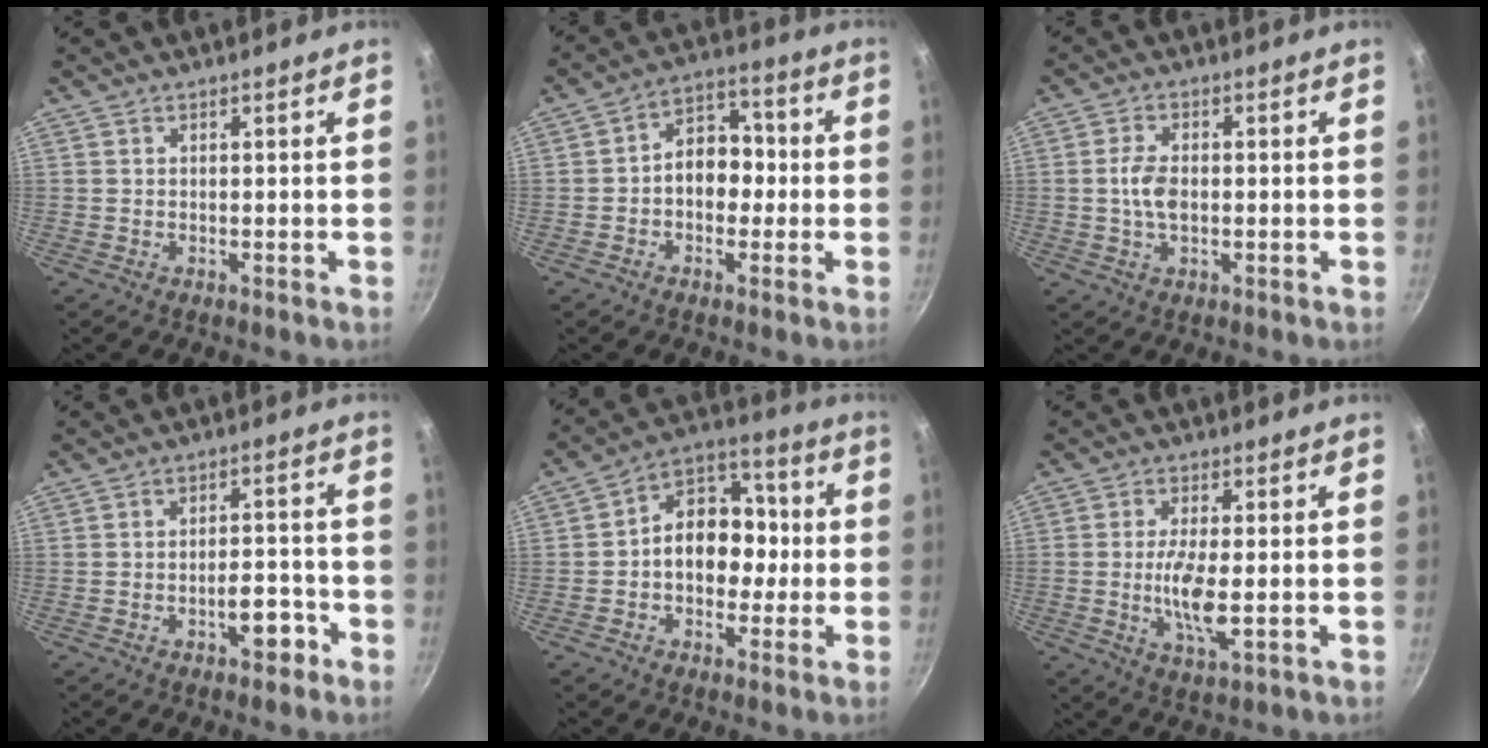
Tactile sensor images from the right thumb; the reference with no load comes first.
{"total": 8.8, "force": [-0.9, 6.5, 5.8], "torque": [-0.040, 0.032, -0.028]}
{"total": 4.9, "force": [-0.2, 2.8, 4.0], "torque": [-0.075, 0.008, -0.009]}
{"total": 5.7, "force": [-3.0, 2.6, 4.0], "torque": [-0.034, 0.031, -0.041]}
{"total": 12.8, "force": [-0.9, 9.8, 8.3], "torque": [-0.066, 0.046, -0.033]}
{"total": 7.8, "force": [-0.9, 2.6, 7.3], "torque": [-0.148, -0.006, -0.017]}